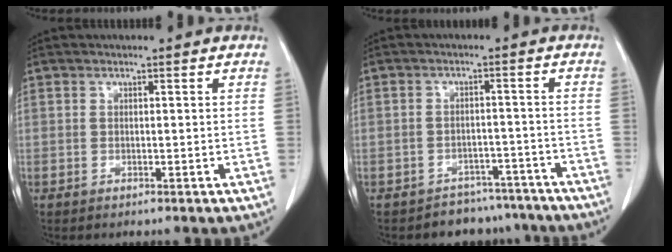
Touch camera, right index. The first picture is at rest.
{"total": 8.1, "force": [-7.0, 4.1, -0.4], "torque": [0.033, 0.044, -0.097]}